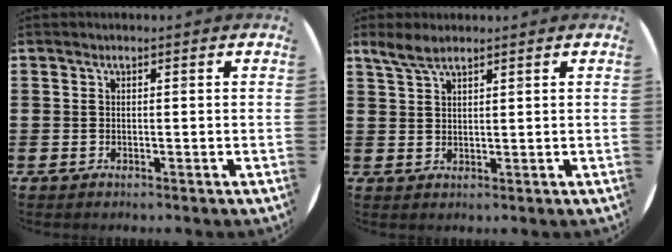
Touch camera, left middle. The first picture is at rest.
{"total": 3.3, "force": [2.7, 1.0, 1.7], "torque": [-0.039, 0.004, 0.050]}